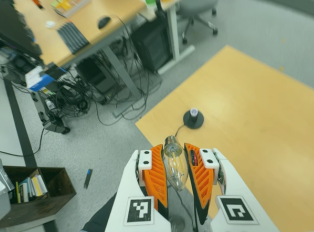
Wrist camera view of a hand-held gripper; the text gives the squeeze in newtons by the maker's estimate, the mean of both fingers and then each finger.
{"total": 23.5, "left": 24.6, "right": 22.4}